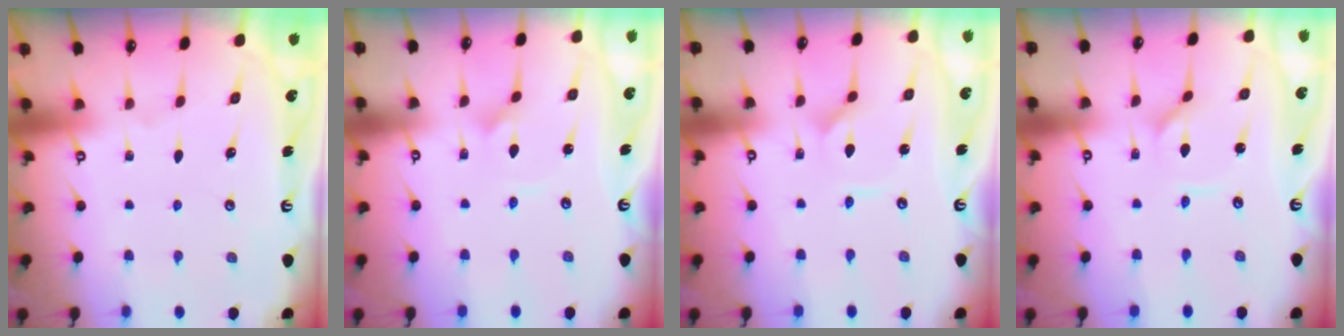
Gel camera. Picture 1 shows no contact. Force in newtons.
{"total": 1.4, "press": 1.4, "slide": 0.1}
{"total": 1.2, "press": 1.2, "slide": 0.0}
{"total": 1.3, "press": 1.2, "slide": 0.1}